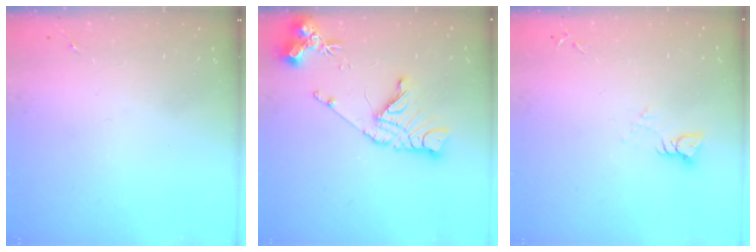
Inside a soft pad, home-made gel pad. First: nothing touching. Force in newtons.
{"total": 15.4, "press": 15.3, "slide": 1.8}
{"total": 3.8, "press": 3.8, "slide": 0.4}